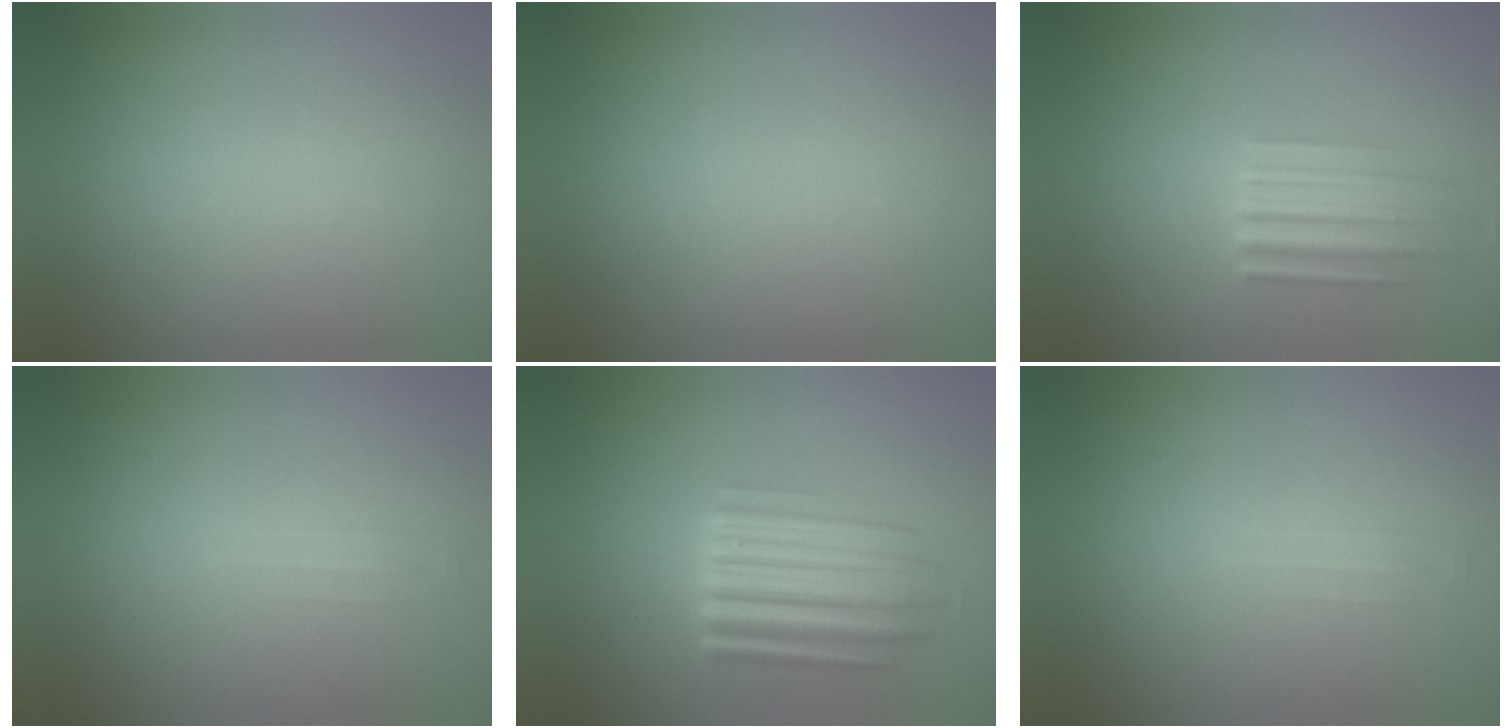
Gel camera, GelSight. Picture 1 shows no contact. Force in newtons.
{"total": 0.0}
{"total": 3.4}
{"total": 1.5}
{"total": 5.7}
{"total": 1.4}